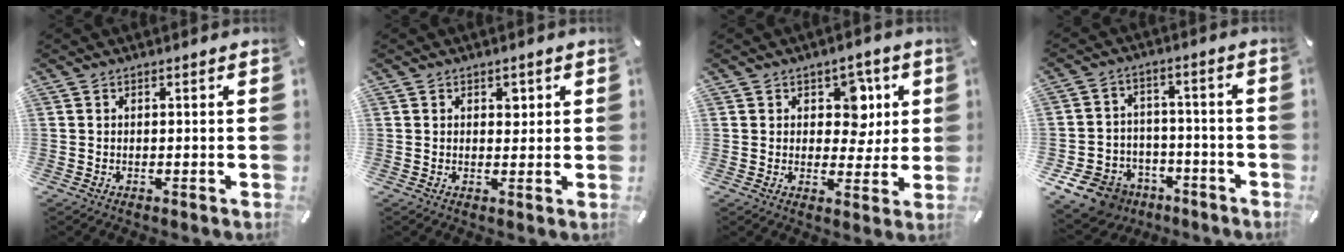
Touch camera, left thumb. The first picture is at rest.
{"total": 2.3, "force": [0.9, 1.7, 1.2], "torque": [0.005, -0.010, 0.007]}
{"total": 7.9, "force": [2.6, 6.1, 4.4], "torque": [-0.042, -0.009, 0.037]}
{"total": 11.3, "force": [-7.0, 8.0, 3.8], "torque": [-0.082, 0.055, -0.123]}